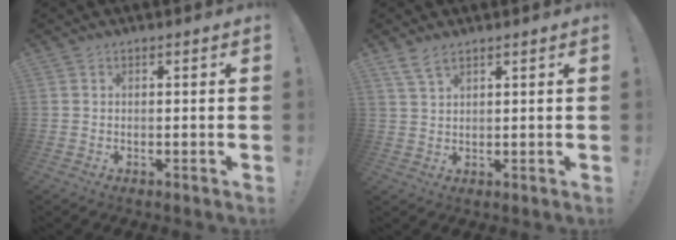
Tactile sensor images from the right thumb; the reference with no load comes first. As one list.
[{"total": 4.7, "force": [3.6, 1.9, 2.4], "torque": [-0.037, -0.015, 0.067]}]